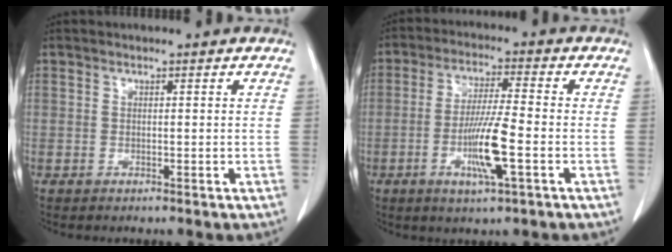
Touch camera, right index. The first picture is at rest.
{"total": 9.2, "force": [-2.9, 0.3, 8.7], "torque": [-0.169, -0.010, -0.056]}